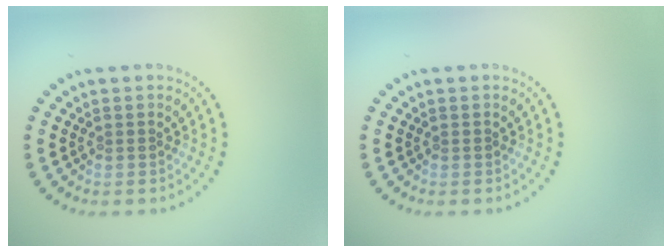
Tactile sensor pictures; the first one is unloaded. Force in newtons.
{"total": 0.0}